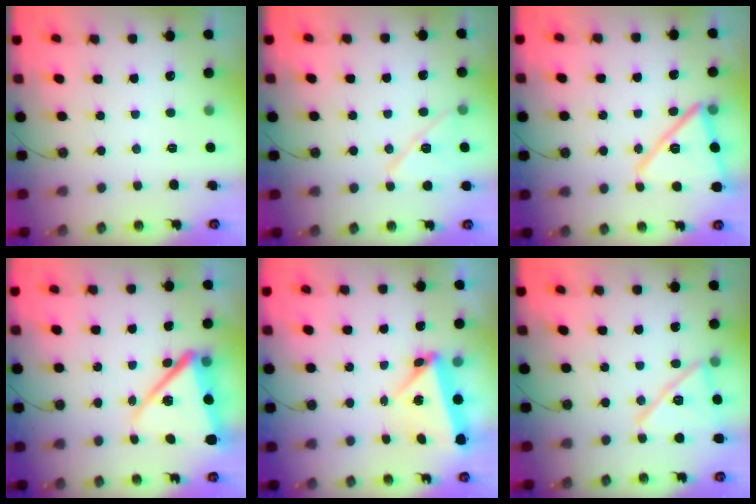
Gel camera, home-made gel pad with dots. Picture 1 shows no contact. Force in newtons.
{"total": 11.7, "press": 11.6, "slide": 0.9}
{"total": 15.0, "press": 15.0, "slide": 1.4}
{"total": 15.0, "press": 14.9, "slide": 1.8}
{"total": 5.6, "press": 5.5, "slide": 0.6}
{"total": 15.1, "press": 14.0, "slide": 5.6}